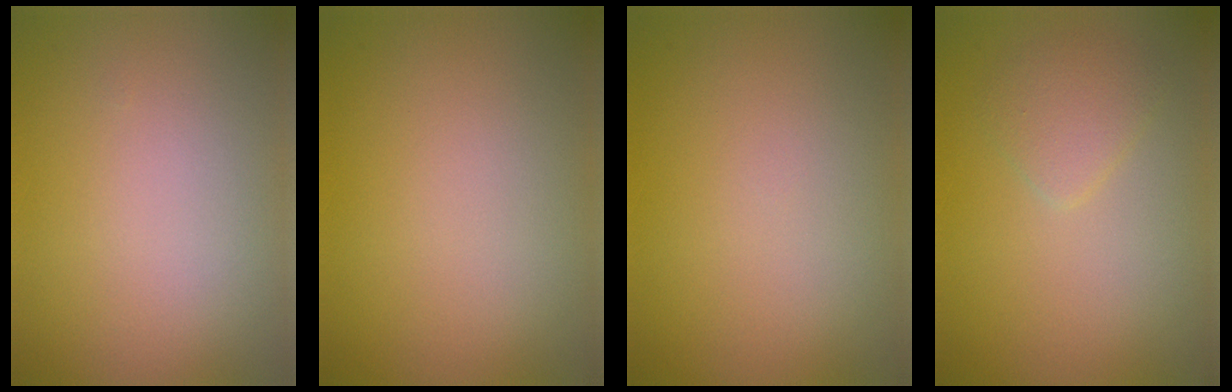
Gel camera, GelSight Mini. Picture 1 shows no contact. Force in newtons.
{"total": 0.0}
{"total": 0.0}
{"total": 1.9, "press": 1.9, "slide": 0.1}